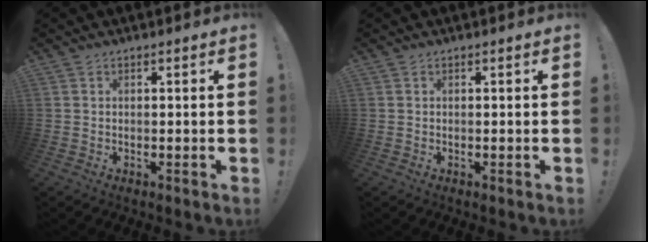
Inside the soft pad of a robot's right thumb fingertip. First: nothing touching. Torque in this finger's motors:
{"motor_torque": [0.00, 0.00, 0.00, 0.00, 0.00]}